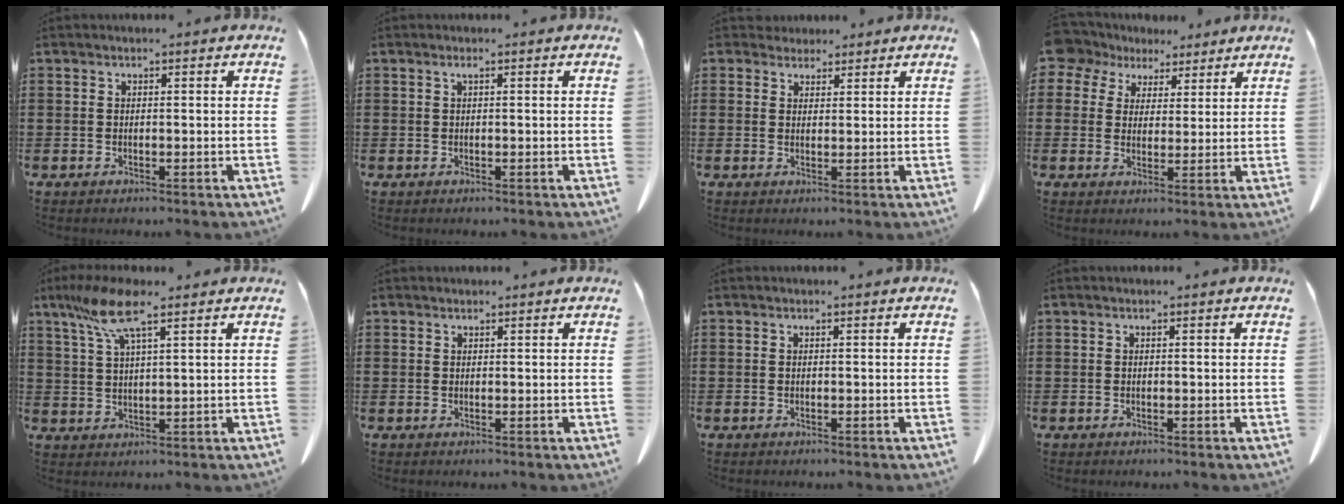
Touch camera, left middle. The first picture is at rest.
{"total": 1.2, "force": [0.5, 0.1, 1.1], "torque": [-0.023, 0.003, 0.009]}
{"total": 2.8, "force": [2.5, 1.3, 0.2], "torque": [-0.004, 0.001, 0.046]}
{"total": 5.8, "force": [4.3, 3.7, 1.0], "torque": [-0.041, -0.007, 0.080]}
{"total": 8.3, "force": [5.1, 1.4, 6.3], "torque": [-0.141, -0.006, 0.089]}
{"total": 0.6, "force": [0.5, 0.3, 0.0], "torque": [-0.002, 0.001, 0.011]}
{"total": 0.0}
{"total": 0.0}